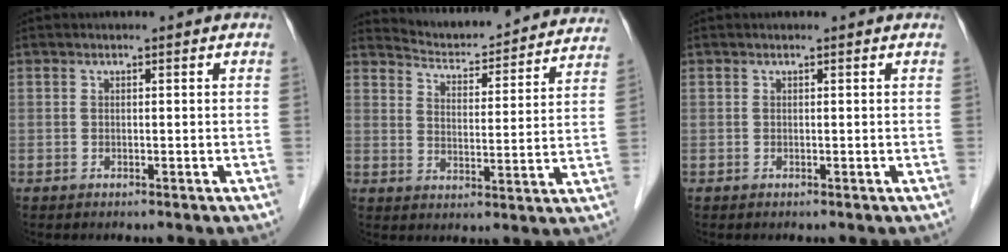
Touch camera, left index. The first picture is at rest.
{"total": 19.1, "force": [18.5, 3.1, 3.9], "torque": [-0.048, -0.028, 0.232]}
{"total": 0.6, "force": [0.6, 0.1, 0.1], "torque": [-0.004, 0.006, 0.005]}